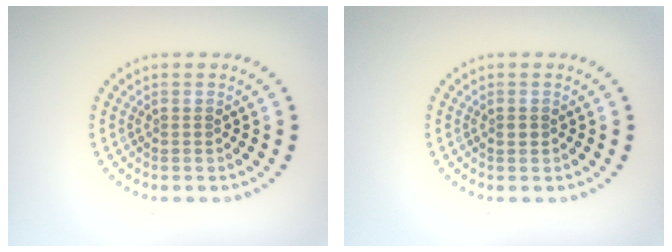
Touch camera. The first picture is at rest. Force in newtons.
{"total": 0.7, "press": 0.7, "slide": 0.1}